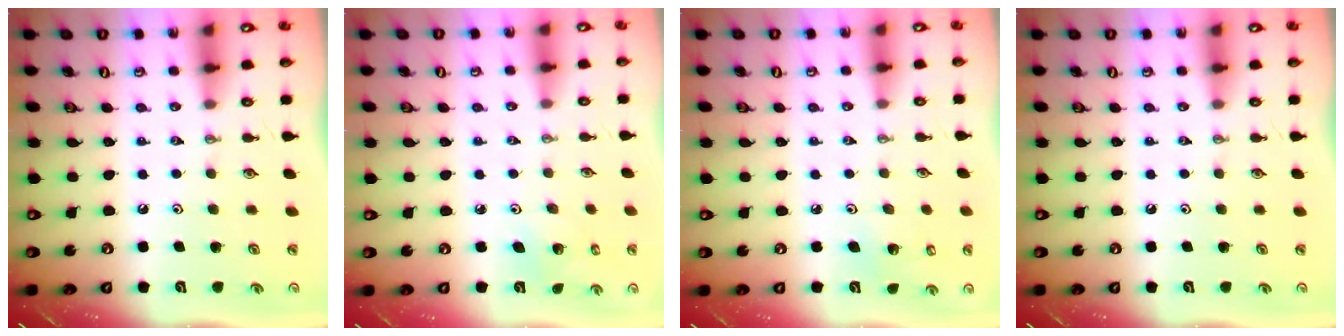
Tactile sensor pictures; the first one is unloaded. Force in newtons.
{"total": 2.4, "press": 2.4, "slide": 0.1}
{"total": 3.0, "press": 2.6, "slide": 1.5}
{"total": 0.0}